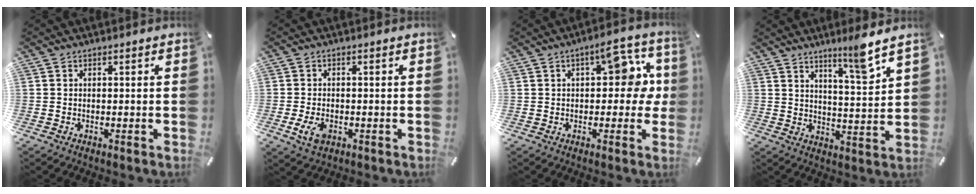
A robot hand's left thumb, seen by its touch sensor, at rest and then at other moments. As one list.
[{"total": 3.8, "force": [-1.2, 2.4, 2.7], "torque": [-0.074, -0.005, -0.026]}, {"total": 11.7, "force": [3.2, 5.8, 9.7], "torque": [-0.116, -0.006, 0.048]}, {"total": 8.5, "force": [7.1, -0.1, 4.6], "torque": [-0.069, -0.054, 0.116]}]